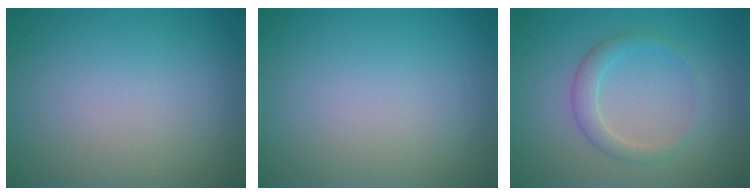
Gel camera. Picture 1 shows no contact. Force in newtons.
{"total": 0.0}
{"total": 2.1, "press": 2.1, "slide": 0.2}